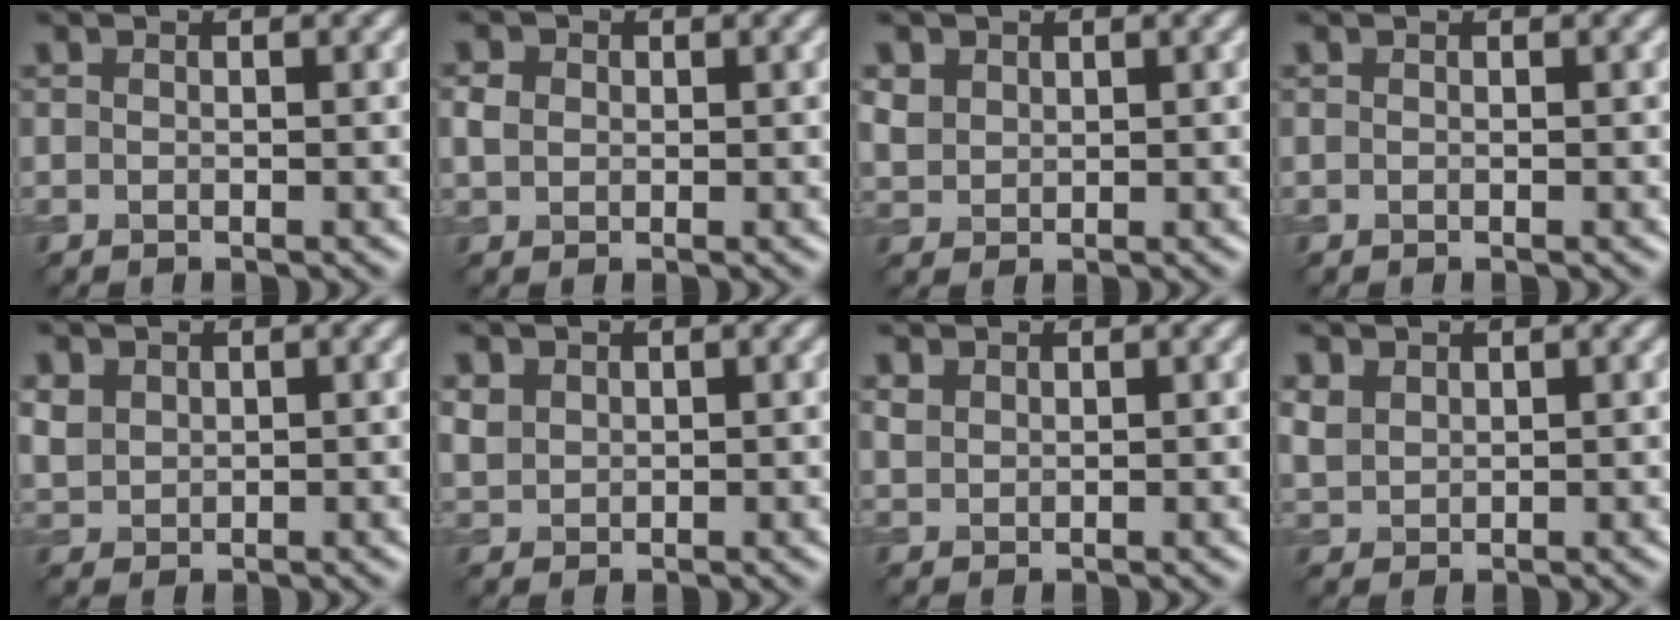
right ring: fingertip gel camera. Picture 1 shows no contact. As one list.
[{"total": 1.7, "force": [0.3, 1.5, 0.8], "torque": [-0.016, 0.001, 0.003]}, {"total": 2.0, "force": [1.0, 1.6, 0.6], "torque": [-0.017, -0.006, 0.022]}, {"total": 0.0}, {"total": 1.9, "force": [1.0, 1.5, 0.7], "torque": [-0.018, -0.001, 0.023]}, {"total": 1.6, "force": [0.9, 1.3, 0.5], "torque": [-0.012, -0.001, 0.021]}, {"total": 1.5, "force": [1.3, 0.8, 0.3], "torque": [-0.010, 0.004, 0.030]}, {"total": 2.1, "force": [1.3, 1.4, 0.7], "torque": [-0.023, 0.002, 0.030]}]